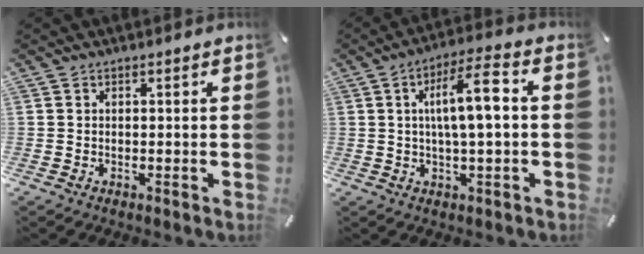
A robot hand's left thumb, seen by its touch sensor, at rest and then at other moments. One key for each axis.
{"total": 10.6, "fx": 1.5, "fy": 2.6, "fz": 10.2, "tx": -0.180, "ty": 0.011, "tz": 0.020}